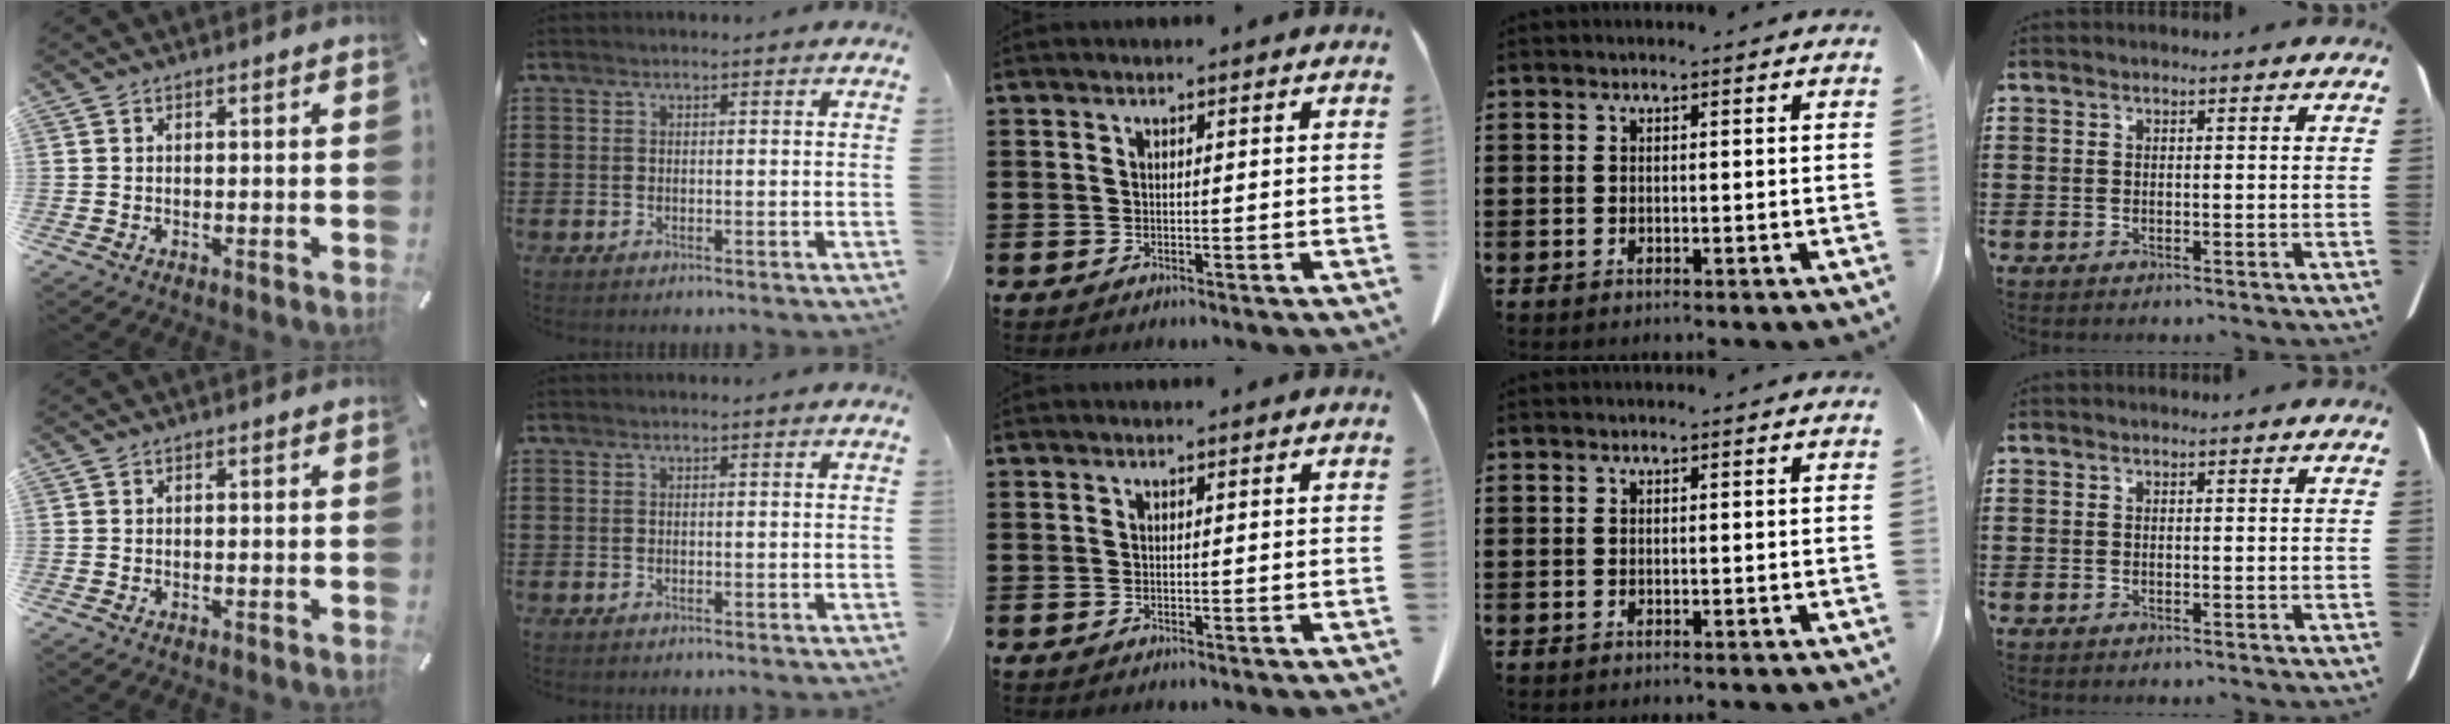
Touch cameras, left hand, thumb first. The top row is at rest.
{}